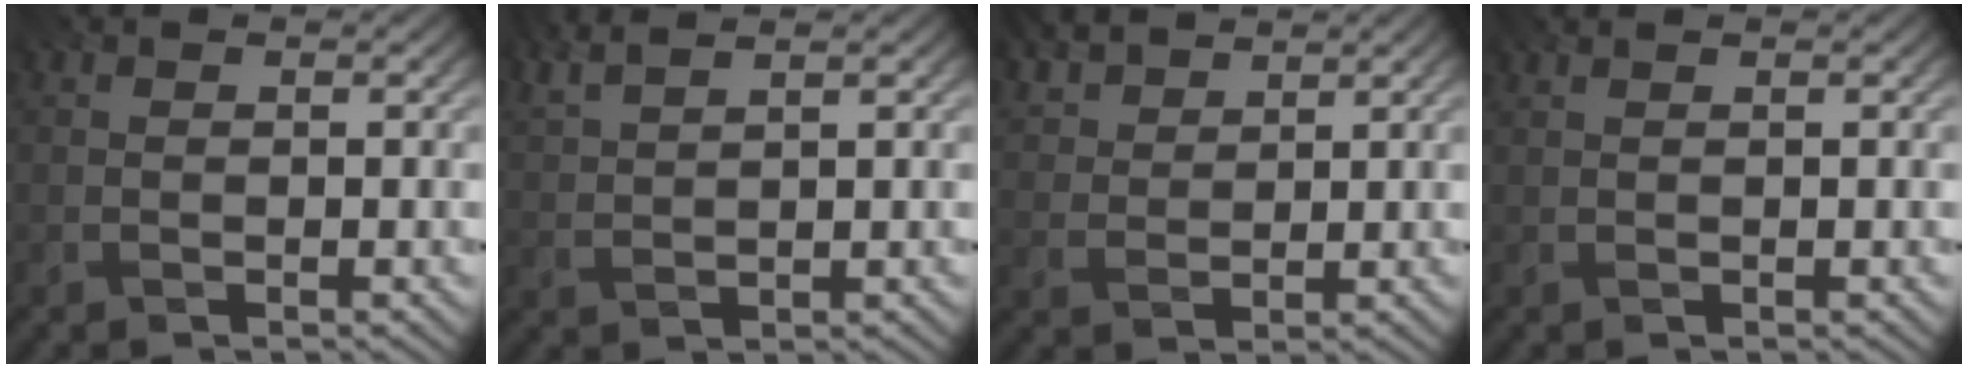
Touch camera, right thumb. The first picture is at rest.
{"total": 4.3, "force": [3.5, 0.7, 2.4], "torque": [-0.042, 0.012, 0.049]}
{"total": 4.9, "force": [4.2, 1.7, 1.9], "torque": [-0.052, 0.002, 0.089]}
{"total": 0.9, "force": [0.7, -0.2, 0.5], "torque": [-0.001, -0.002, 0.005]}